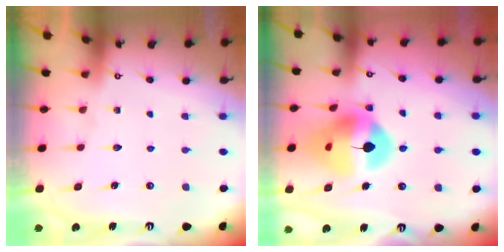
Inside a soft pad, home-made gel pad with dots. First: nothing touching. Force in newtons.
{"total": 14.2, "press": 14.1, "slide": 1.5}